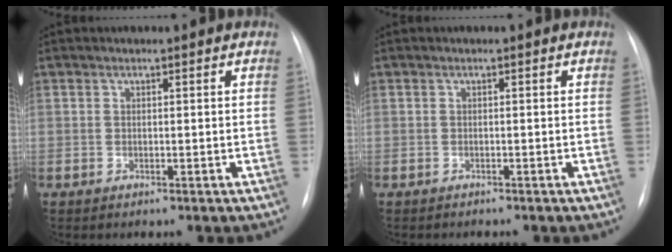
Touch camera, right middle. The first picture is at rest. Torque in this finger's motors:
{"motor_torque": [0.04, -0.19, -0.02, -0.01]}